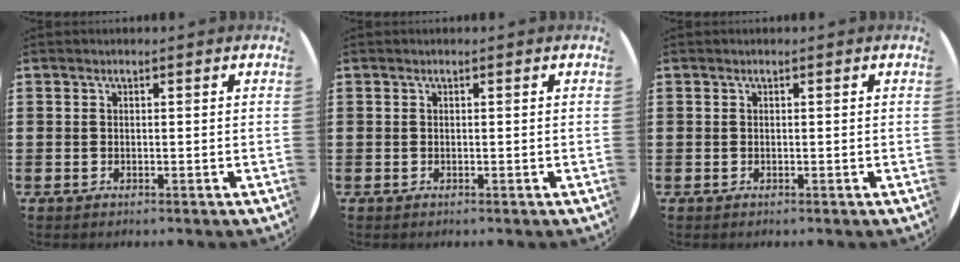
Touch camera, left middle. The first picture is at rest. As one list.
[{"total": 0.0}, {"total": 0.0}]